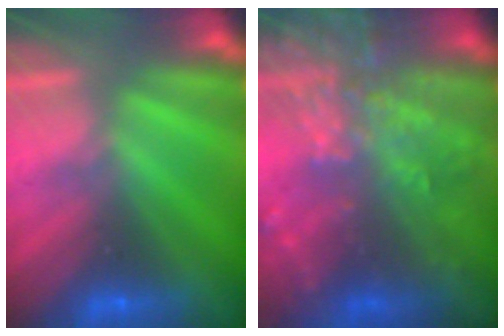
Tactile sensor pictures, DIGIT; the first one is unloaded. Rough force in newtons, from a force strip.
{"total": 7.7}